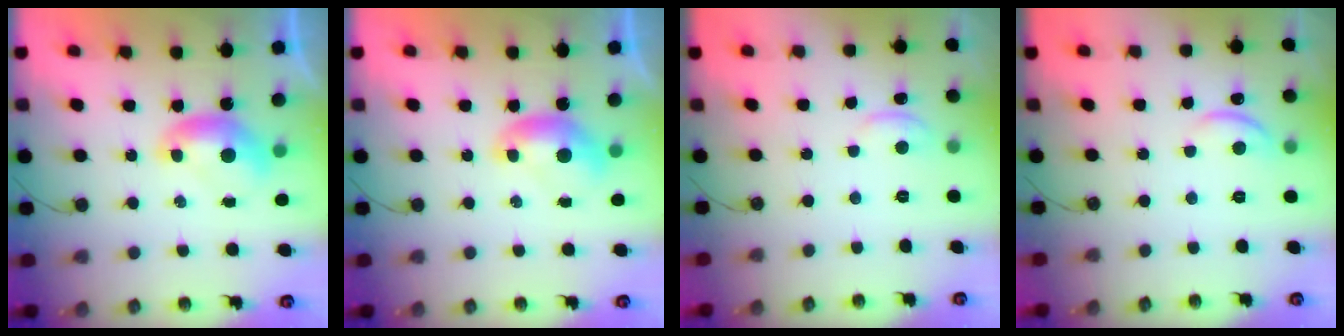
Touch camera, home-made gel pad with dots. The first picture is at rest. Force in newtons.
{"total": 0.0}
{"total": 1.8, "press": 1.7, "slide": 0.5}
{"total": 2.8, "press": 2.7, "slide": 0.4}